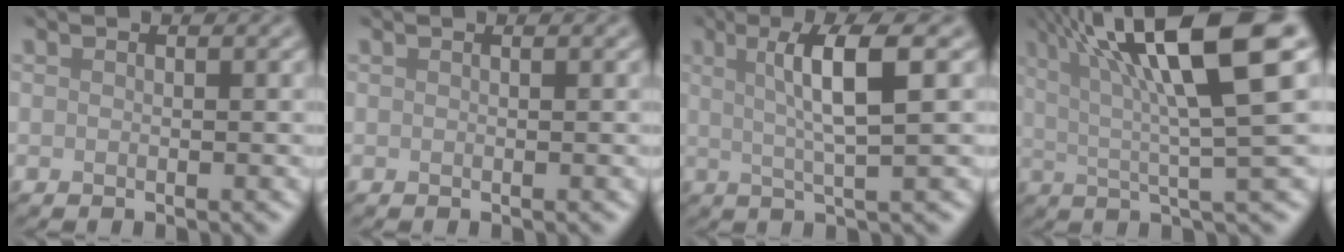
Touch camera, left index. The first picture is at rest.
{"total": 0.7, "force": [0.3, 0.3, 0.5], "torque": [-0.002, 0.003, -0.001]}
{"total": 5.6, "force": [1.5, 0.9, 5.3], "torque": [-0.087, 0.007, 0.025]}
{"total": 12.5, "force": [4.6, 2.4, 11.4], "torque": [-0.157, 0.023, 0.068]}